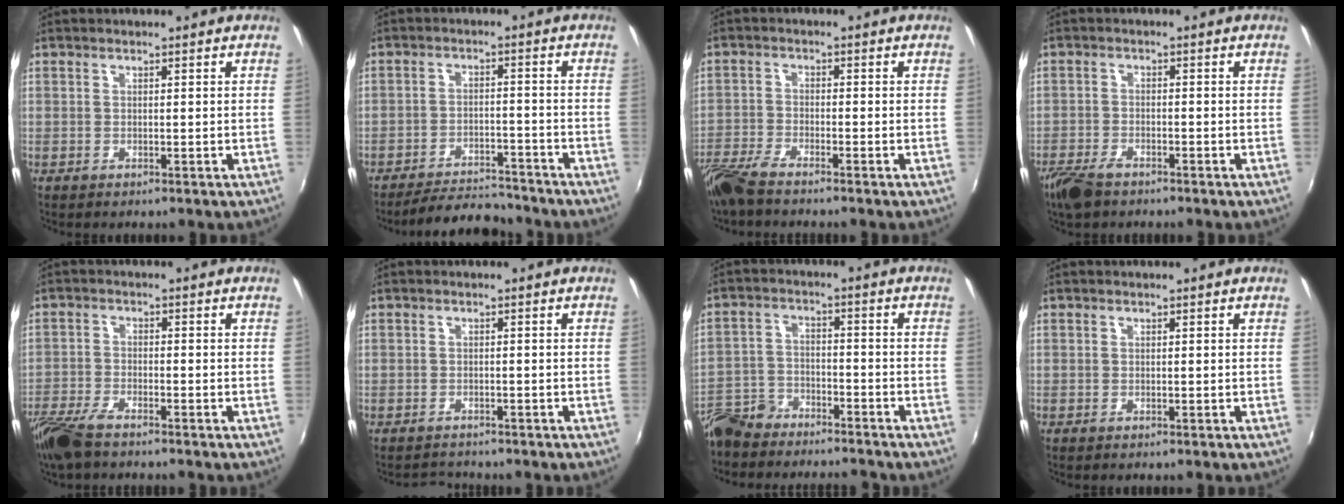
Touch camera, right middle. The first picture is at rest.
{"total": 9.2, "force": [-8.7, 1.9, 2.3], "torque": [-0.068, 0.009, -0.126]}
{"total": 5.9, "force": [-5.1, 0.8, 2.9], "torque": [-0.076, -0.015, -0.104]}
{"total": 6.1, "force": [-4.7, 2.5, 3.1], "torque": [-0.087, -0.015, -0.092]}
{"total": 7.5, "force": [-5.9, 2.0, 4.1], "torque": [-0.109, -0.021, -0.118]}
{"total": 2.3, "force": [-2.1, 0.9, -0.1], "torque": [-0.006, 0.005, -0.033]}
{"total": 11.0, "force": [-9.6, 4.2, 3.5], "torque": [-0.101, 0.004, -0.172]}
{"total": 0.0}